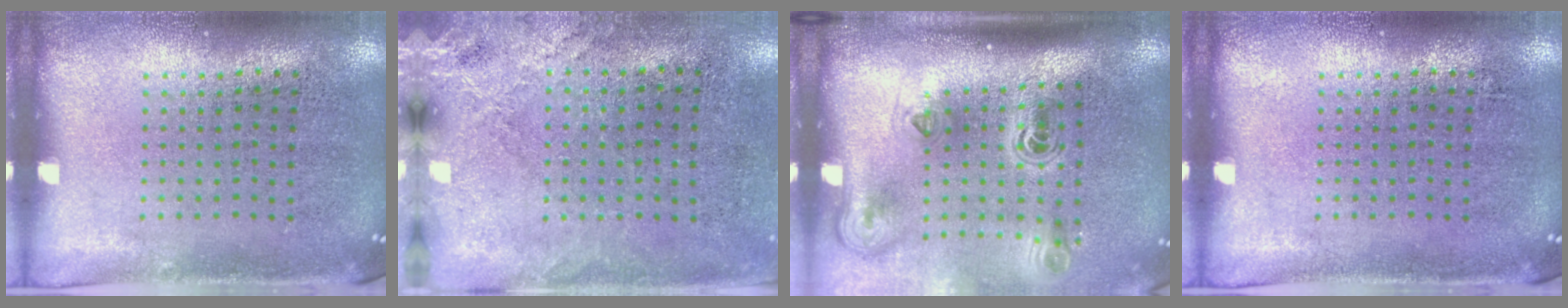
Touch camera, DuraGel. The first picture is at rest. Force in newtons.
{"total": 2.5, "press": 2.1, "slide": 1.4}
{"total": 2.3, "press": 1.5, "slide": 1.7}
{"total": 0.0}